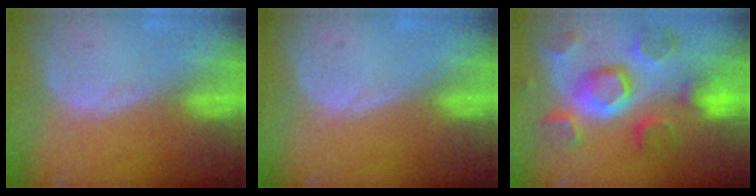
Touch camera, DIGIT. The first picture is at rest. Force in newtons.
{"total": 0.0}
{"total": 11.5, "press": 10.1, "slide": 5.5}